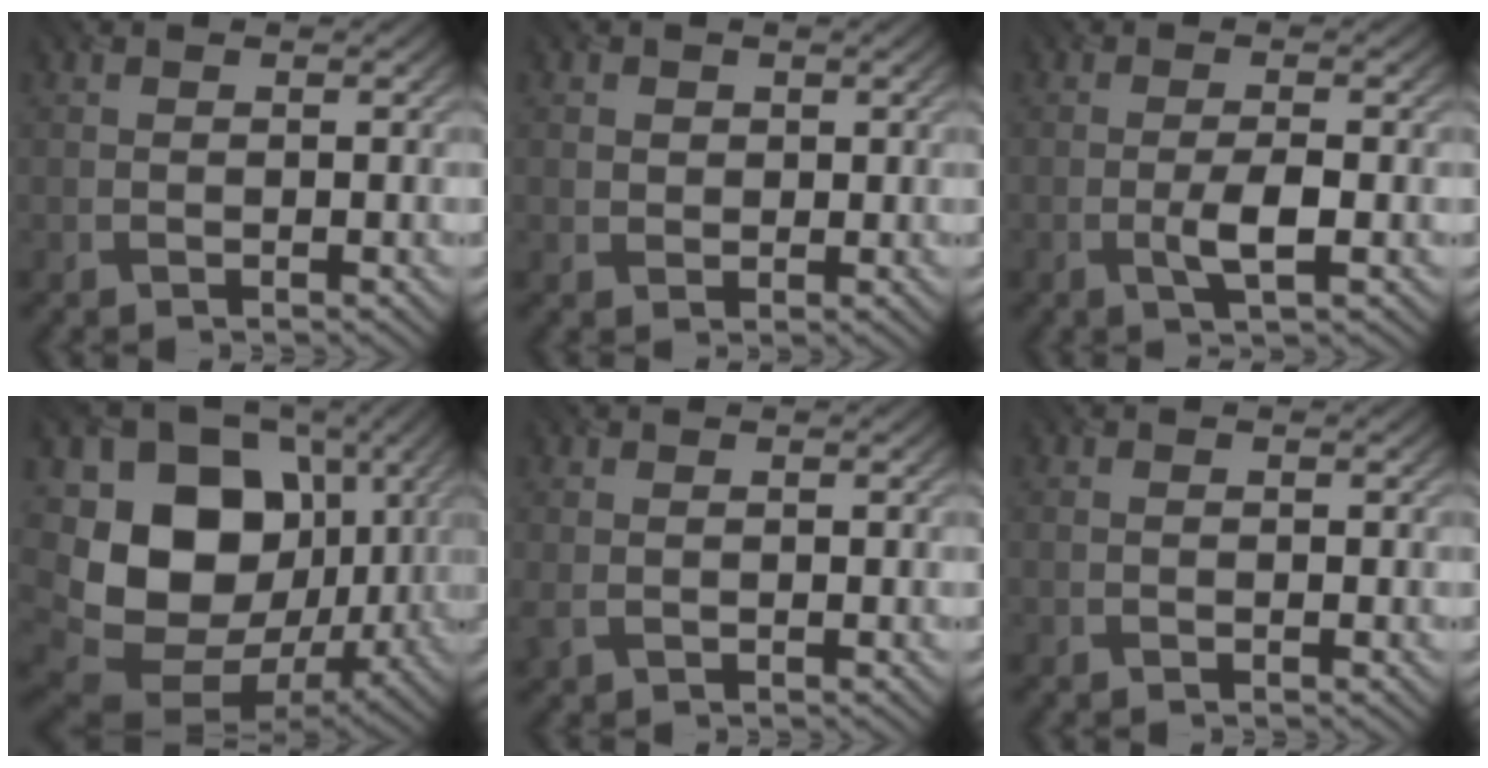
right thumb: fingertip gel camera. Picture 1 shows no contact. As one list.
[{"total": 1.6, "force": [0.6, 1.4, 0.4], "torque": [-0.012, -0.008, 0.010]}, {"total": 3.5, "force": [-1.0, 0.7, 3.3], "torque": [-0.063, 0.003, -0.022]}, {"total": 16.0, "force": [1.0, 12.6, 9.8], "torque": [-0.198, -0.030, 0.025]}, {"total": 1.4, "force": [0.2, 0.9, 1.0], "torque": [-0.028, -0.002, 0.005]}, {"total": 0.0}]